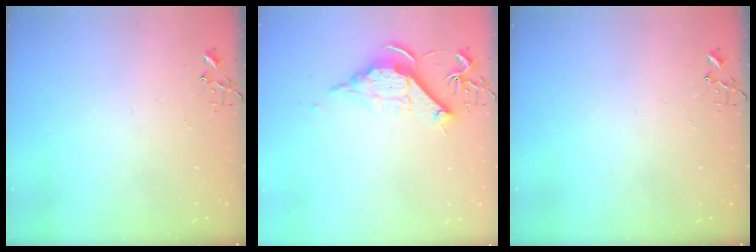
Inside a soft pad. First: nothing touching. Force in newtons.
{"total": 11.4, "press": 11.4, "slide": 0.6}
{"total": 0.0}